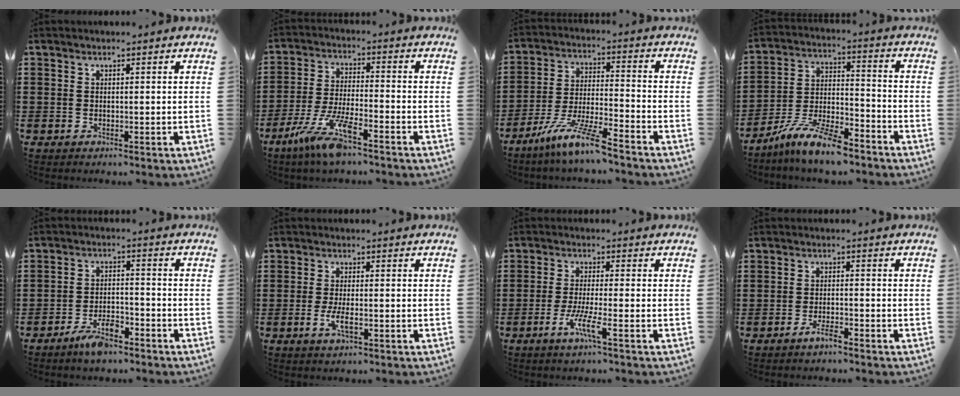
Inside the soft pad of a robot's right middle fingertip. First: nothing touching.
{"total": 9.0, "force": [-6.0, 1.2, 6.6], "torque": [-0.151, -0.014, -0.117]}
{"total": 9.7, "force": [-7.9, 0.3, 5.6], "torque": [-0.116, -0.002, -0.156]}
{"total": 10.6, "force": [-8.8, 1.9, 5.7], "torque": [-0.110, 0.022, -0.170]}
{"total": 5.1, "force": [-4.0, 1.5, 2.9], "torque": [-0.059, 0.008, -0.077]}
{"total": 3.3, "force": [-1.3, 1.0, 2.9], "torque": [-0.056, 0.001, -0.024]}
{"total": 4.9, "force": [-2.7, 0.2, 4.1], "torque": [-0.082, -0.009, -0.051]}
{"total": 2.5, "force": [-2.0, 0.3, 1.5], "torque": [-0.033, 0.003, -0.039]}